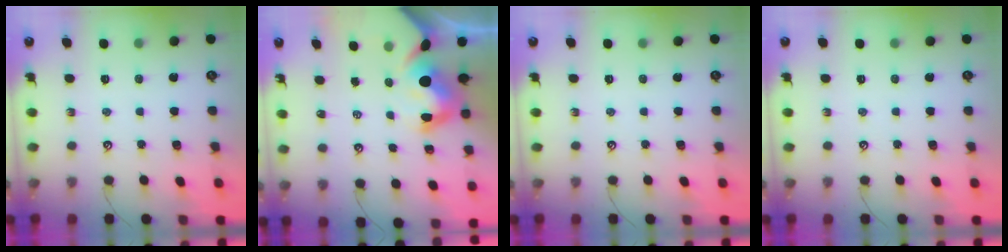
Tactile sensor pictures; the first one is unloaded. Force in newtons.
{"total": 9.1, "press": 9.0, "slide": 1.3}
{"total": 0.0}
{"total": 0.0}